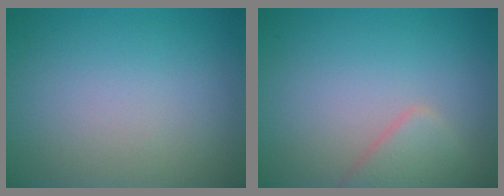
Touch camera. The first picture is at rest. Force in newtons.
{"total": 2.3, "press": 2.3, "slide": 0.1}